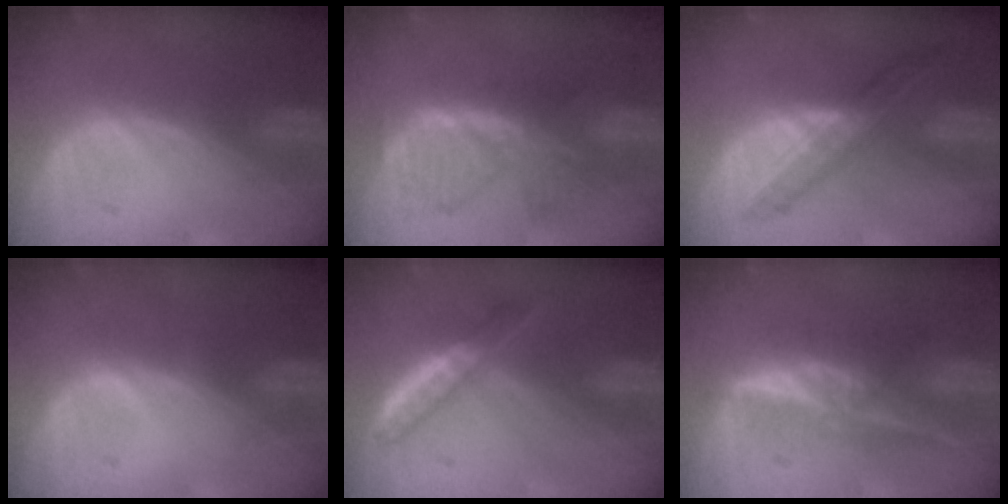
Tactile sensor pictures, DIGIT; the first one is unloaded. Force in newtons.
{"total": 7.7, "press": 6.9, "slide": 3.3}
{"total": 6.7, "press": 6.3, "slide": 2.2}
{"total": 0.5, "press": 0.1, "slide": 0.5}
{"total": 4.9, "press": 4.5, "slide": 1.9}
{"total": 5.9, "press": 5.5, "slide": 2.0}